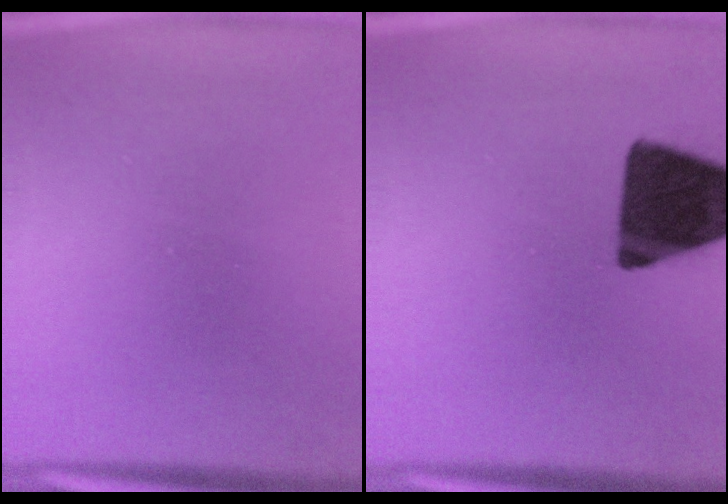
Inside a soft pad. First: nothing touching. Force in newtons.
{"total": 17.0}